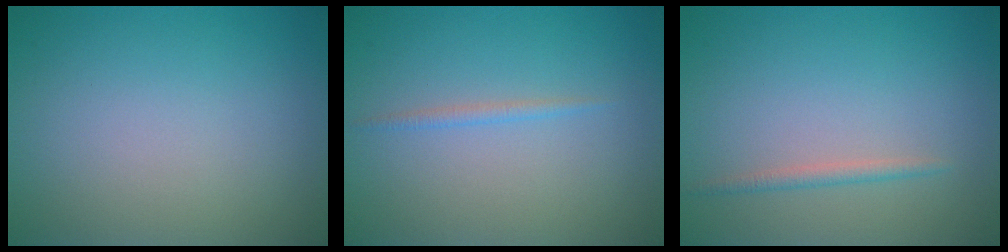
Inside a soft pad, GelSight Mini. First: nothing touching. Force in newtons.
{"total": 0.8, "press": 0.8, "slide": 0.0}
{"total": 1.1, "press": 1.1, "slide": 0.1}